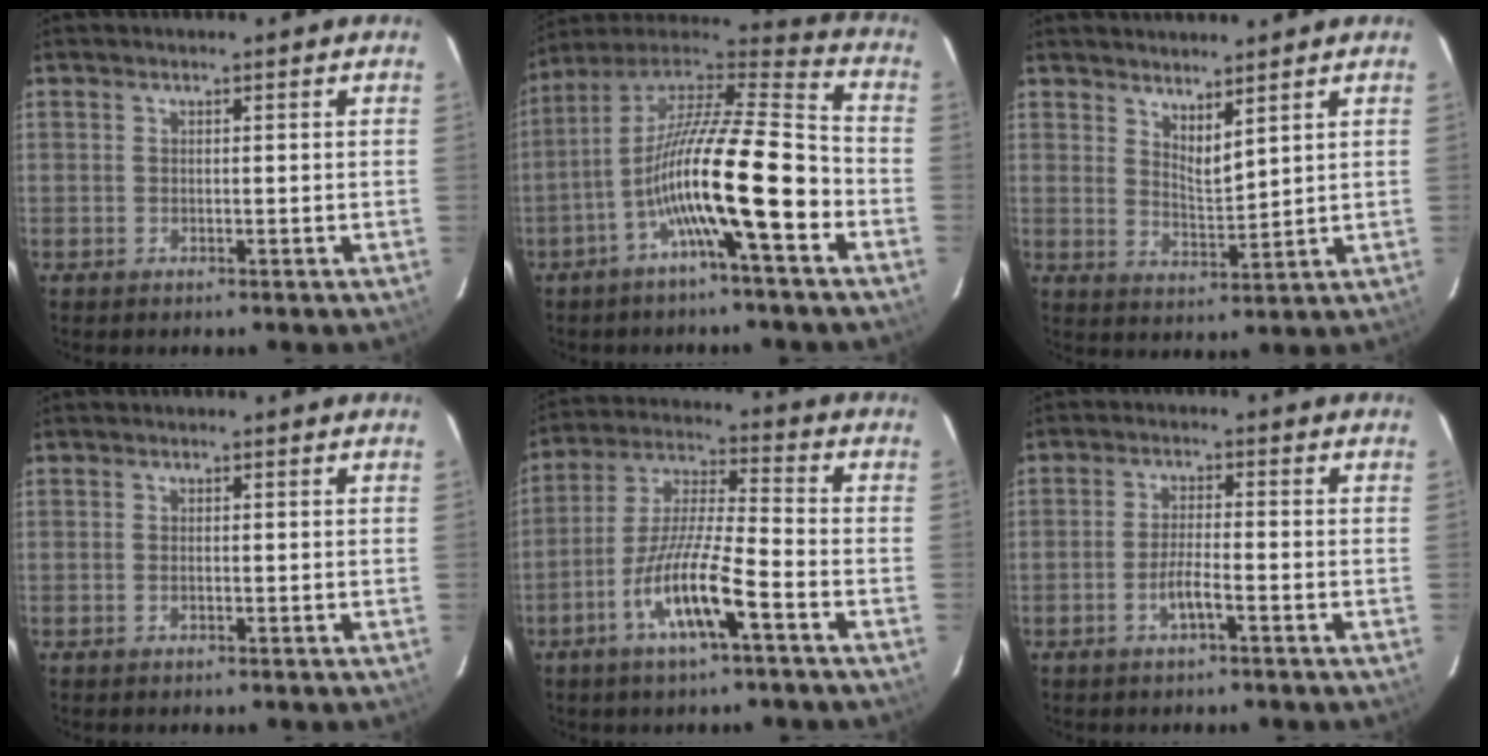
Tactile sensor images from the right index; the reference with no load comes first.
{"total": 18.8, "force": [-7.7, 2.2, 17.0], "torque": [-0.294, -0.018, -0.147]}
{"total": 4.9, "force": [4.0, 1.0, 2.6], "torque": [-0.042, -0.010, 0.067]}
{"total": 0.5, "force": [-0.3, 0.3, 0.4], "torque": [-0.009, -0.001, -0.004]}
{"total": 12.0, "force": [-5.9, 1.4, 10.4], "torque": [-0.213, -0.005, -0.116]}
{"total": 3.7, "force": [-2.1, 0.4, 3.1], "torque": [-0.064, 0.000, -0.039]}